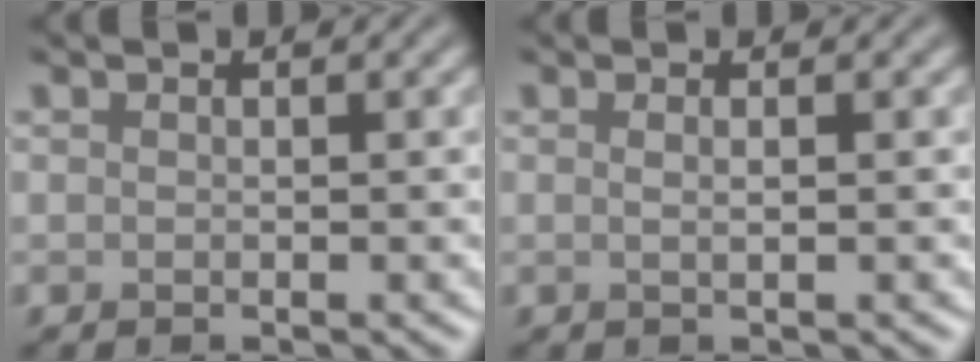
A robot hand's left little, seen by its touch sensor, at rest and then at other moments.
{"total": 1.3, "force": [0.1, 0.6, 1.1], "torque": [-0.009, 0.003, -0.014]}